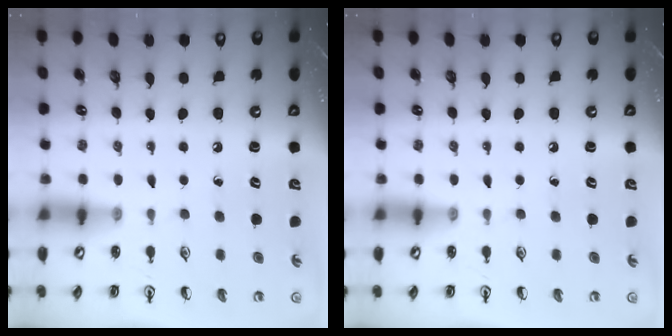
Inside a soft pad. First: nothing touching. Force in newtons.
{"total": 0.0}